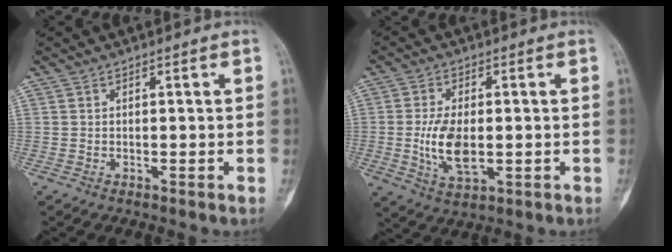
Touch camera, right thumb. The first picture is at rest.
{"total": 8.7, "force": [-0.8, 4.5, 7.4], "torque": [-0.137, -0.006, -0.009]}